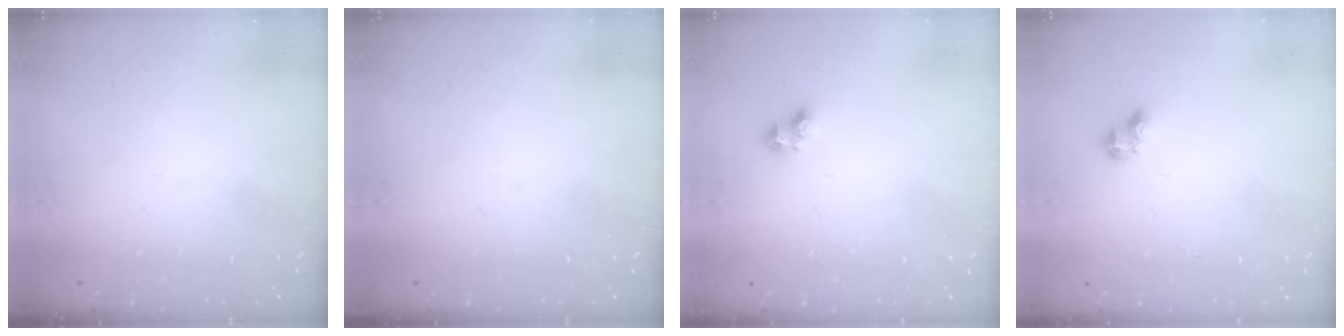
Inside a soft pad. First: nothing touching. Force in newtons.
{"total": 0.0}
{"total": 3.6, "press": 3.4, "slide": 1.3}
{"total": 3.4, "press": 3.4, "slide": 0.5}